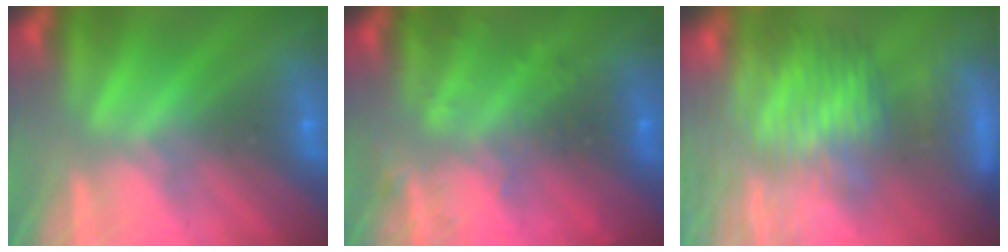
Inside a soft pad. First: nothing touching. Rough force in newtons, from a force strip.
{"total": 3.0}
{"total": 7.4}